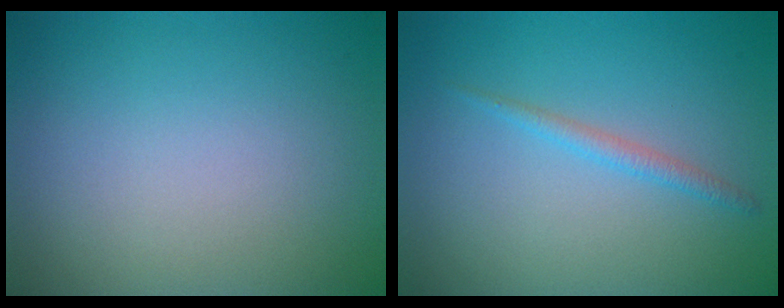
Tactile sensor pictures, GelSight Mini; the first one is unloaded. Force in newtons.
{"total": 1.2, "press": 1.2, "slide": 0.0}